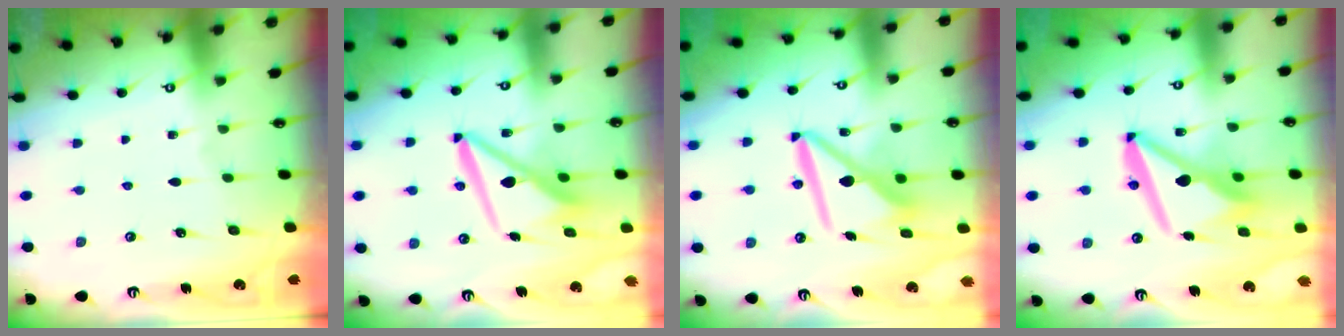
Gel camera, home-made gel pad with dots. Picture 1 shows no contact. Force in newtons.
{"total": 9.7, "press": 9.6, "slide": 1.0}
{"total": 11.0, "press": 11.0, "slide": 1.3}
{"total": 13.7, "press": 13.6, "slide": 1.3}